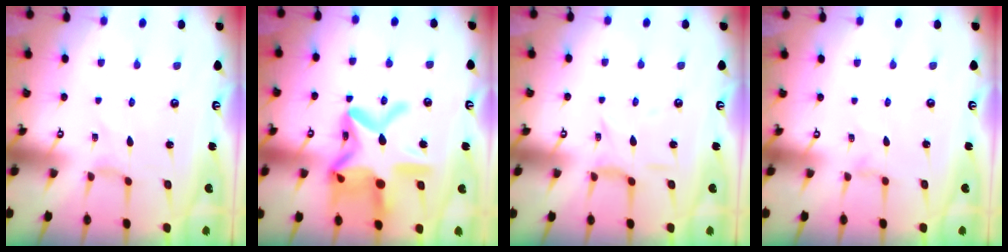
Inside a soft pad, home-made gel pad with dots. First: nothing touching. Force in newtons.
{"total": 23.0, "press": 23.0, "slide": 1.7}
{"total": 4.6, "press": 4.5, "slide": 0.6}
{"total": 1.5, "press": 1.5, "slide": 0.3}